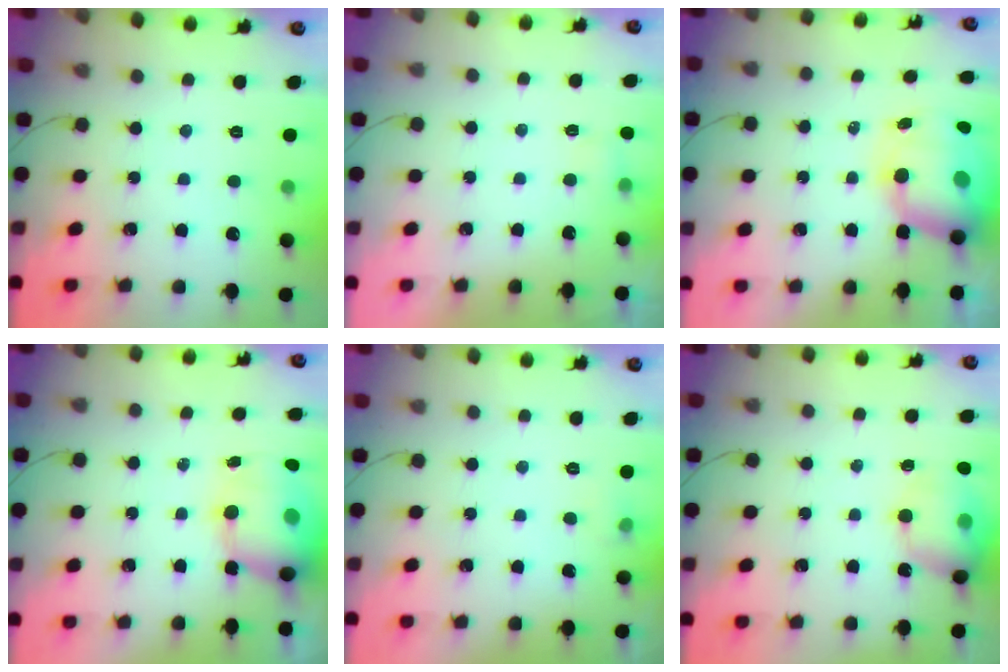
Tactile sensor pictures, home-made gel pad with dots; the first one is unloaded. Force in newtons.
{"total": 2.6, "press": 2.5, "slide": 0.7}
{"total": 15.5, "press": 15.0, "slide": 3.7}
{"total": 12.3, "press": 11.9, "slide": 3.1}
{"total": 3.6, "press": 3.3, "slide": 1.4}
{"total": 14.0, "press": 13.8, "slide": 2.4}